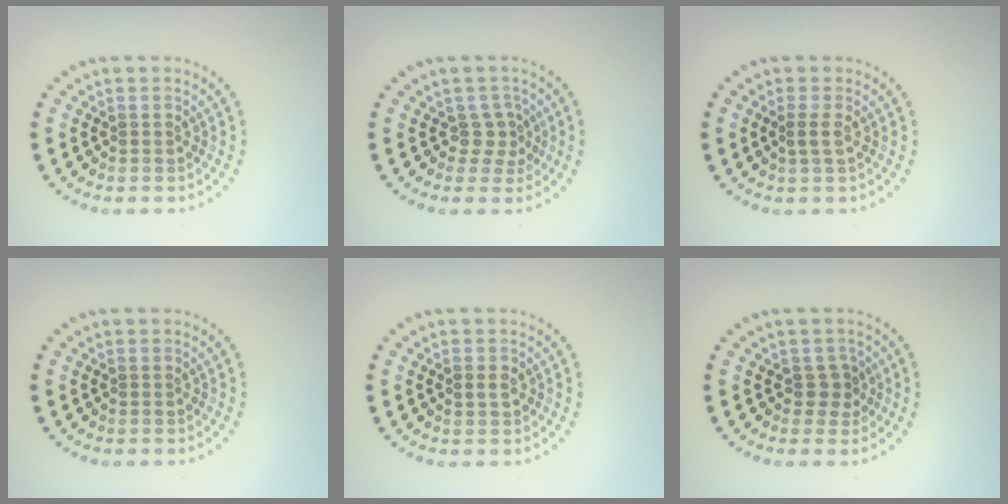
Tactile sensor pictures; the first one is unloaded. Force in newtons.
{"total": 1.8, "press": 1.3, "slide": 1.2}
{"total": 1.1, "press": 1.0, "slide": 0.6}
{"total": 0.0}
{"total": 1.1, "press": 1.1, "slide": 0.1}
{"total": 1.6, "press": 1.3, "slide": 1.0}